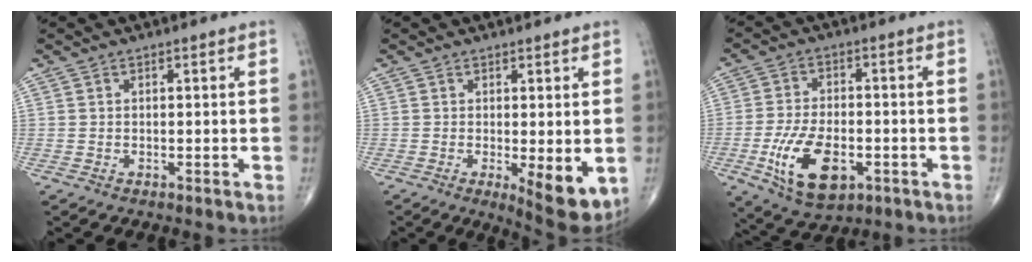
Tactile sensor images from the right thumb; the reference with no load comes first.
{"total": 7.9, "force": [-1.4, 2.4, 7.4], "torque": [-0.099, -0.024, -0.014]}
{"total": 12.9, "force": [-4.3, 6.7, 10.1], "torque": [-0.178, 0.003, -0.068]}